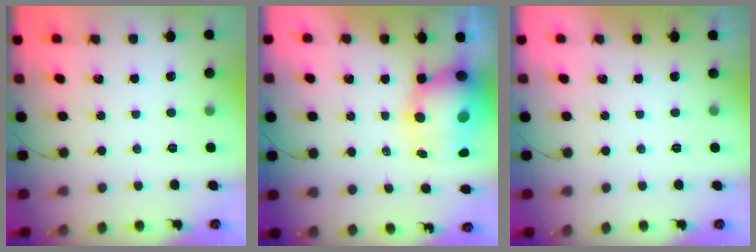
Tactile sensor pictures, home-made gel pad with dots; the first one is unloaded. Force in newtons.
{"total": 11.3, "press": 10.9, "slide": 2.9}
{"total": 0.0}